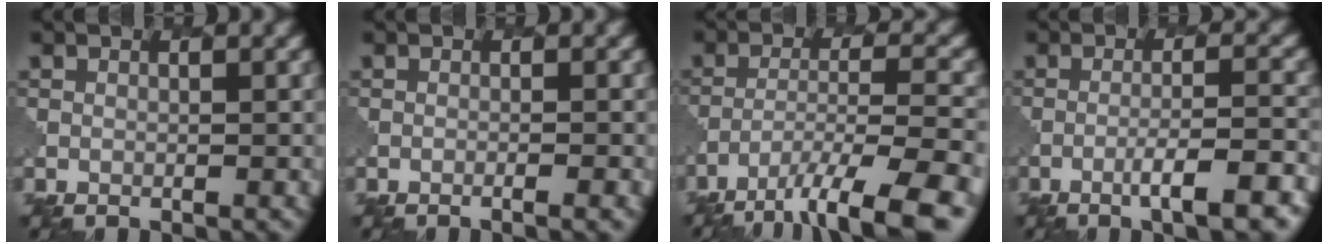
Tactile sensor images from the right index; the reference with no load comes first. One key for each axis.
{"total": 1.6, "fx": -0.8, "fy": 0.4, "fz": 1.4, "tx": -0.012, "ty": 0.000, "tz": -0.017}
{"total": 9.8, "fx": -7.0, "fy": 2.2, "fz": 6.5, "tx": -0.114, "ty": -0.006, "tz": -0.111}
{"total": 5.8, "fx": -3.1, "fy": 0.9, "fz": 4.8, "tx": -0.065, "ty": 0.006, "tz": -0.050}